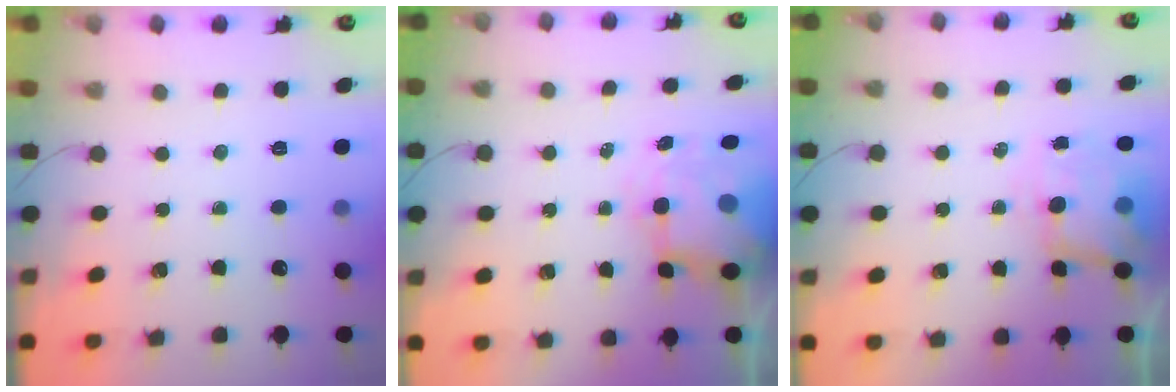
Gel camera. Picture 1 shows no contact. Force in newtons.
{"total": 7.9, "press": 7.8, "slide": 1.4}
{"total": 6.2, "press": 6.1, "slide": 1.4}